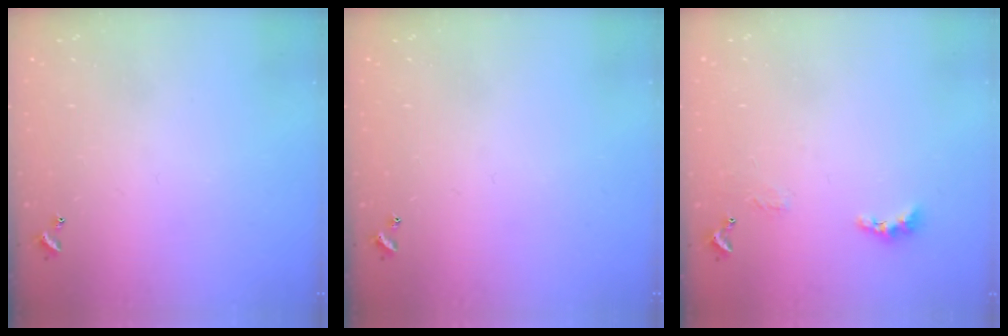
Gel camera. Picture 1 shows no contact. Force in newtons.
{"total": 0.0}
{"total": 2.1, "press": 2.0, "slide": 0.5}